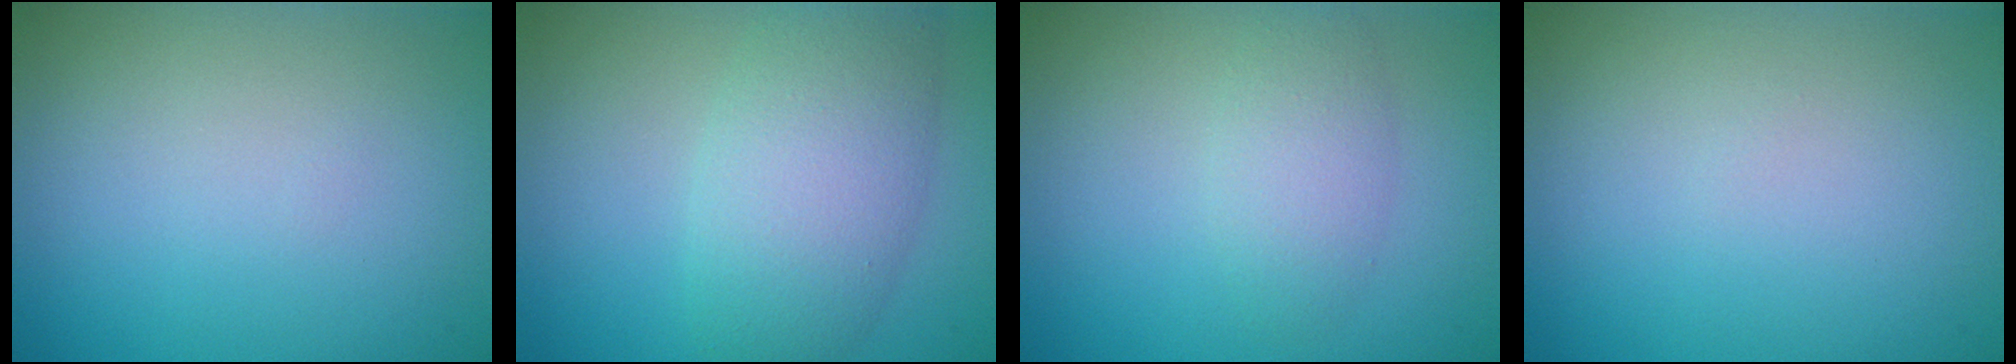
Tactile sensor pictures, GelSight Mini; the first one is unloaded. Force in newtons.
{"total": 5.6, "press": 5.6, "slide": 0.3}
{"total": 2.4, "press": 2.4, "slide": 0.0}
{"total": 0.0}